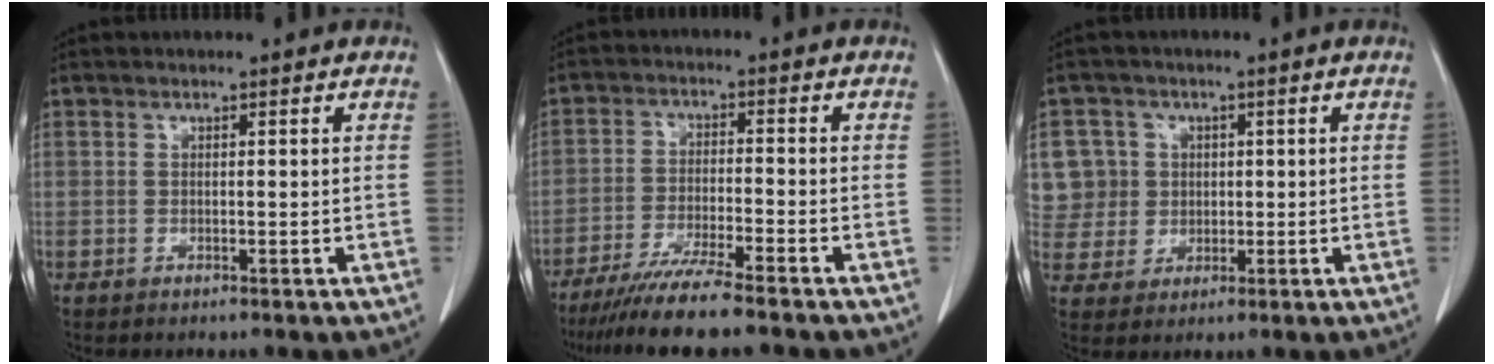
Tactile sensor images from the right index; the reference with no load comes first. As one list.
[{"total": 9.5, "force": [-7.8, -0.7, 5.4], "torque": [-0.082, -0.030, -0.133]}, {"total": 8.0, "force": [1.8, 7.8, 0.4], "torque": [-0.010, 0.029, 0.047]}]